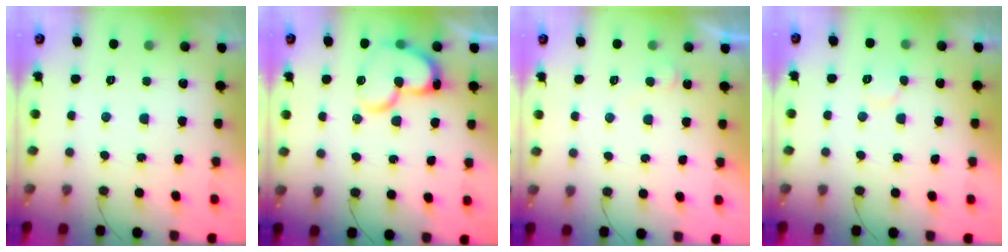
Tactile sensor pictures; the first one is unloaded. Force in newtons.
{"total": 14.6, "press": 14.5, "slide": 1.6}
{"total": 4.8, "press": 4.8, "slide": 0.4}
{"total": 5.4, "press": 5.4, "slide": 0.7}